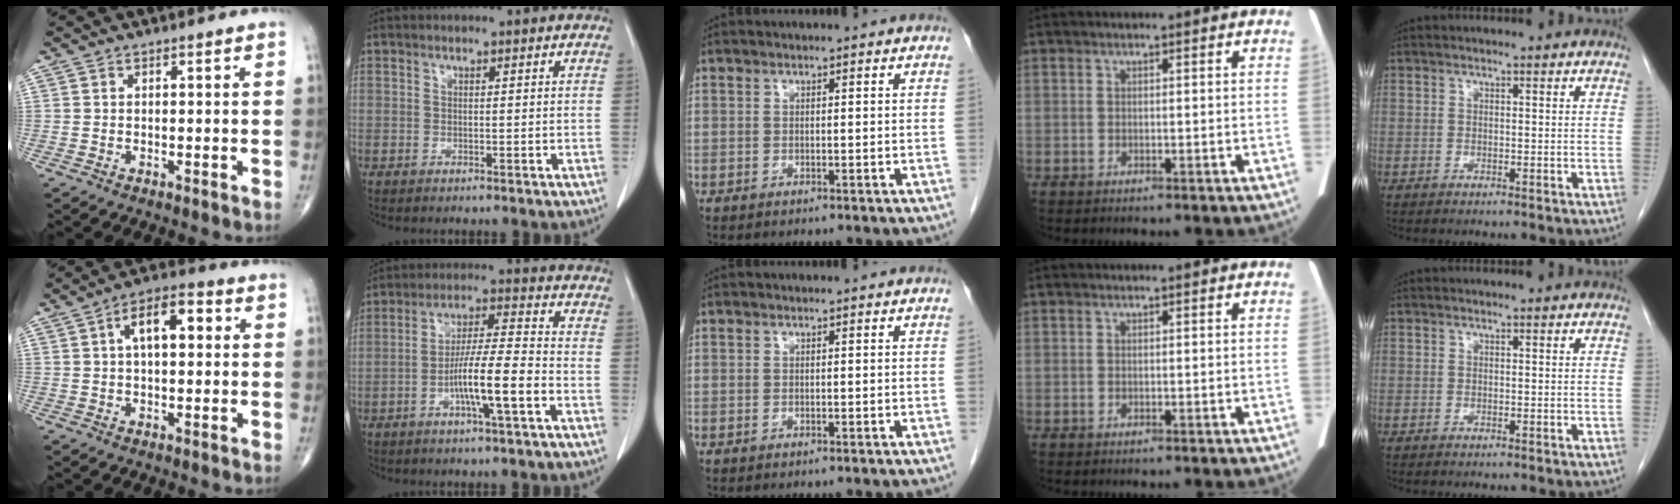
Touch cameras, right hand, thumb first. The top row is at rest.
{"thumb": {"total": 8.9, "force": [1.9, 4.4, 7.6], "torque": [-0.113, 0.023, 0.021]}, "index": {"total": 9.6, "force": [-3.7, 0.2, 8.9], "torque": [-0.163, 0.005, -0.067]}}